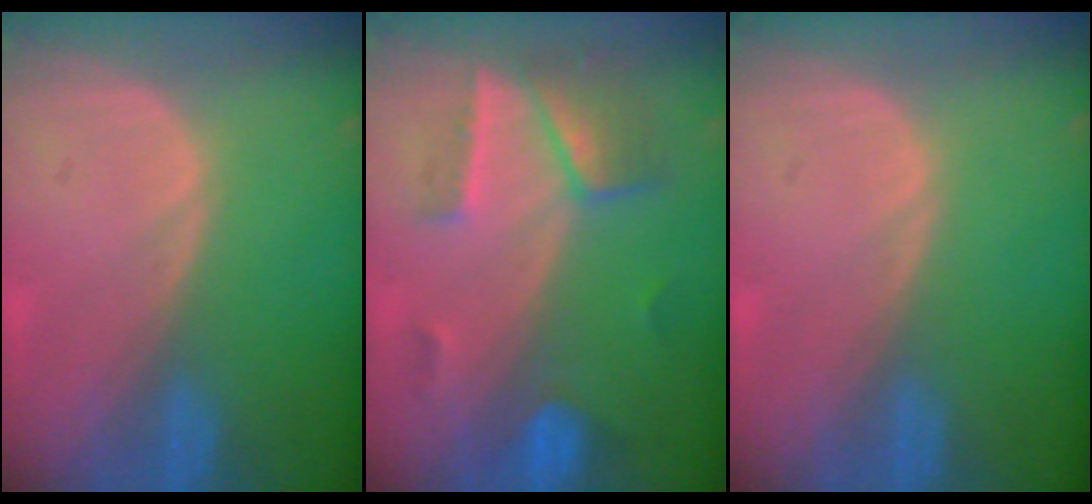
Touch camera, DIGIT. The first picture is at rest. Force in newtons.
{"total": 7.2, "press": 6.3, "slide": 3.5}
{"total": 0.0}